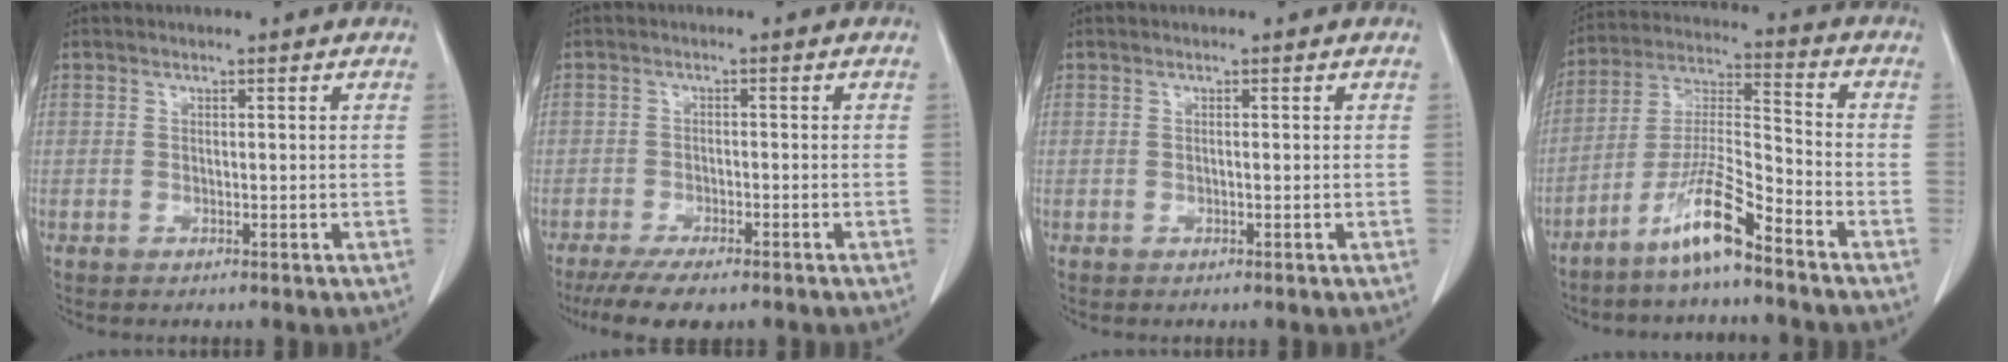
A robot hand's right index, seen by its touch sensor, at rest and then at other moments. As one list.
[{"total": 6.5, "force": [-5.0, 2.0, 3.6], "torque": [-0.056, -0.011, -0.082]}, {"total": 0.0}, {"total": 10.1, "force": [-7.1, 0.4, 7.2], "torque": [-0.150, -0.010, -0.143]}]